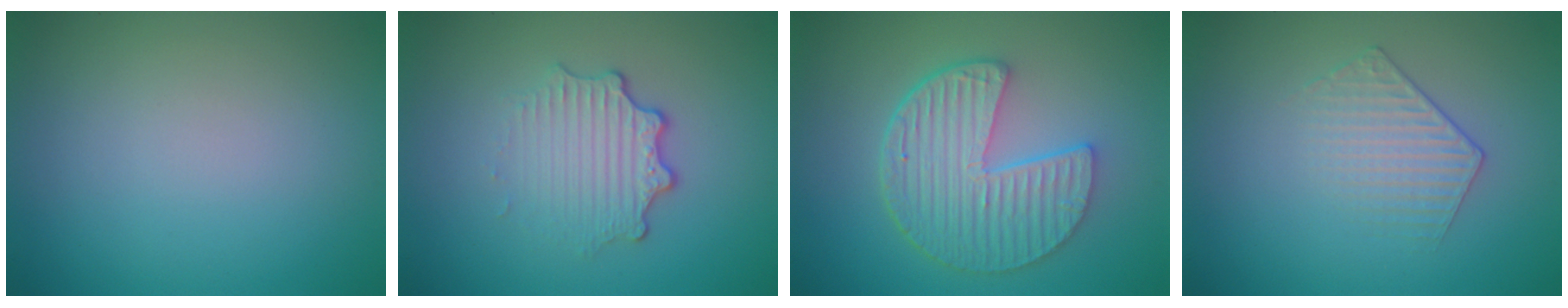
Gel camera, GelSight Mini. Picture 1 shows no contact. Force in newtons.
{"total": 3.4, "press": 2.6, "slide": 2.2}
{"total": 6.4, "press": 4.8, "slide": 4.2}
{"total": 1.7, "press": 1.2, "slide": 1.3}